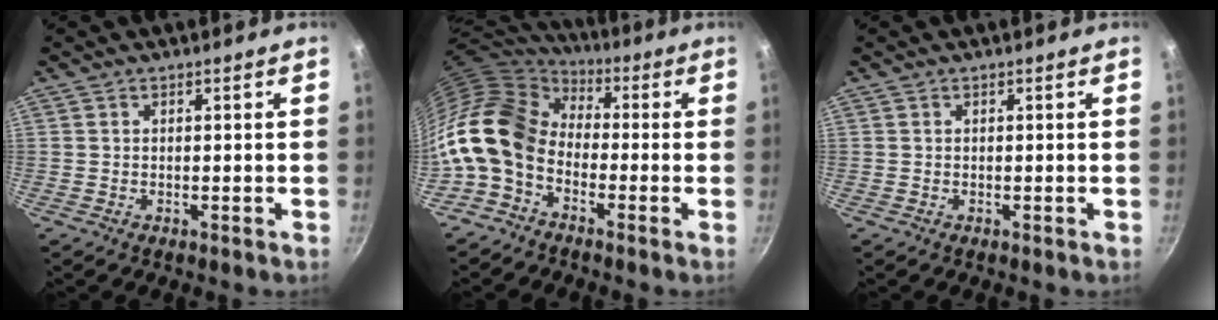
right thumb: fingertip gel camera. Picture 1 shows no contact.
{"total": 14.4, "force": [-2.2, 10.2, 10.0], "torque": [-0.170, 0.031, -0.065]}
{"total": 0.0}